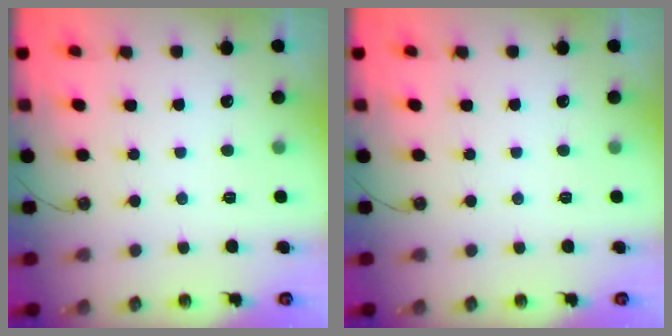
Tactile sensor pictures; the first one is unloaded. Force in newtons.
{"total": 0.0}